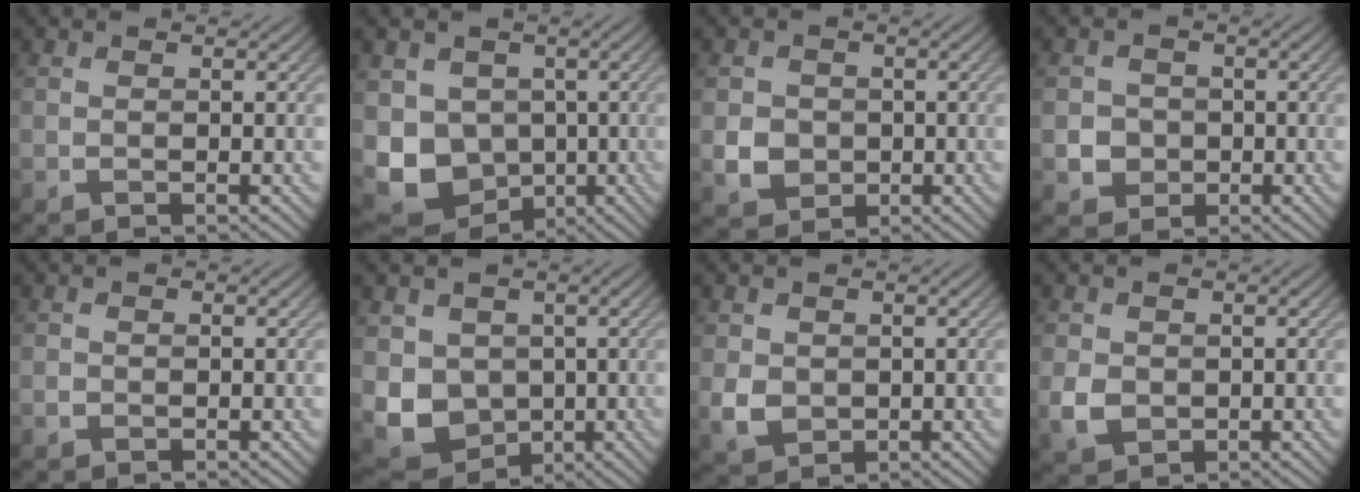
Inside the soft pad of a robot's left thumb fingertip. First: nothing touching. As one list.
[{"total": 10.7, "force": [-1.9, 9.3, 5.0], "torque": [-0.128, -0.032, -0.039]}, {"total": 4.2, "force": [-0.5, 3.9, 1.6], "torque": [-0.038, -0.007, -0.019]}, {"total": 3.6, "force": [-0.7, 3.4, 1.0], "torque": [-0.014, -0.007, -0.026]}, {"total": 0.5, "force": [-0.2, 0.4, 0.1], "torque": [-0.001, -0.005, -0.005]}, {"total": 8.0, "force": [-0.1, 7.0, 3.9], "torque": [-0.109, -0.029, -0.002]}, {"total": 3.4, "force": [0.2, 3.0, 1.7], "torque": [-0.047, -0.010, 0.008]}, {"total": 3.4, "force": [-0.3, 2.9, 1.7], "torque": [-0.040, -0.008, -0.003]}]